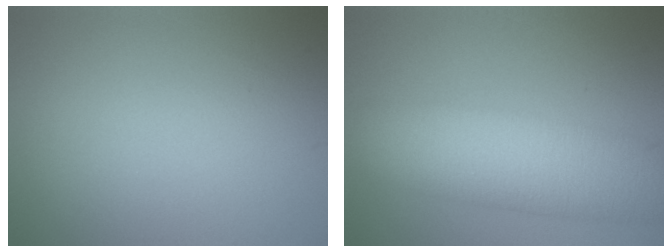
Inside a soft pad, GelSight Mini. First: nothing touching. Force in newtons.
{"total": 9.1, "press": 9.1, "slide": 0.2}